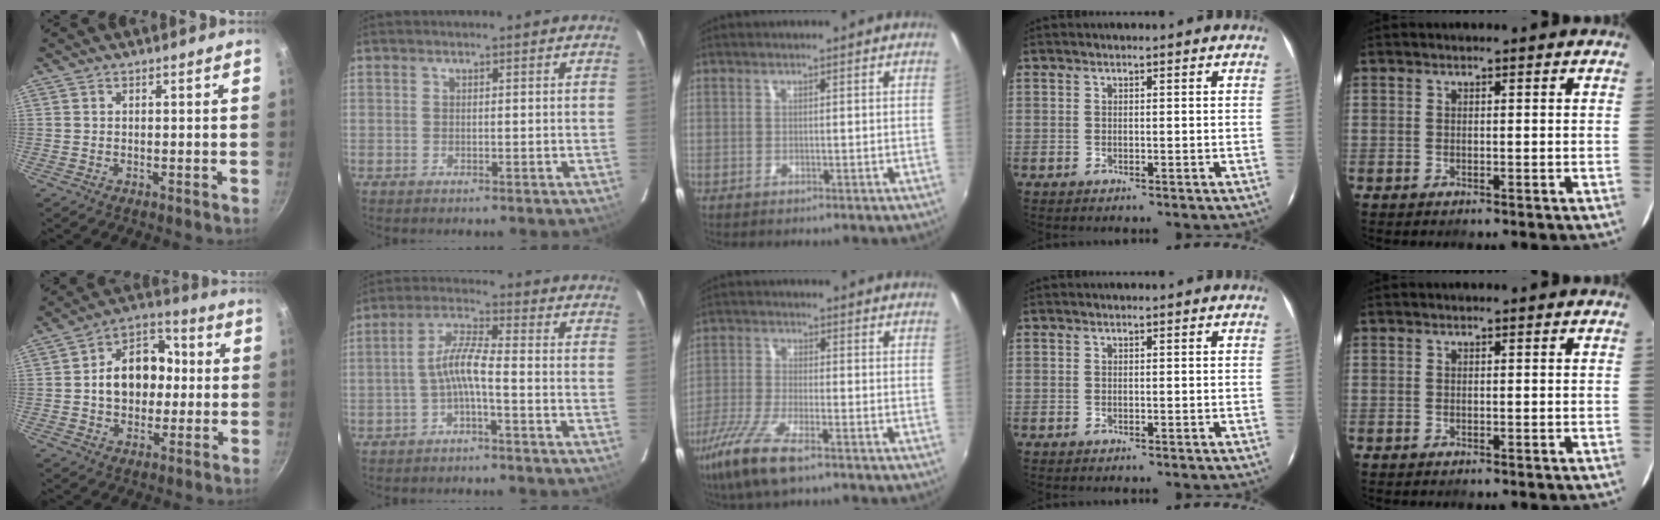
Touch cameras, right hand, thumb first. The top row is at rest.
{"thumb": {"total": 14.2, "force": [0.3, 10.8, 9.2], "torque": [-0.101, 0.031, -0.007]}, "index": {"total": 5.4, "force": [-2.2, 0.5, 4.9], "torque": [-0.113, 0.016, -0.041]}, "middle": {"total": 9.8, "force": [-6.3, 2.3, 7.3], "torque": [-0.167, -0.025, -0.125]}}